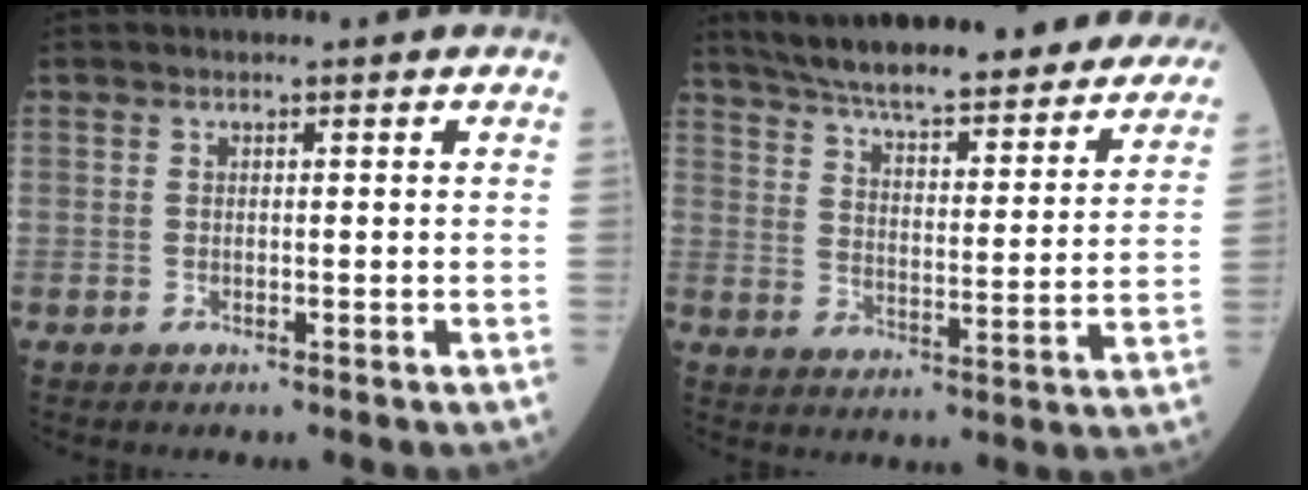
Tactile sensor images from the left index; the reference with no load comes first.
{"total": 31.2, "force": [27.7, 5.5, 13.2], "torque": [-0.215, -0.039, 0.354]}